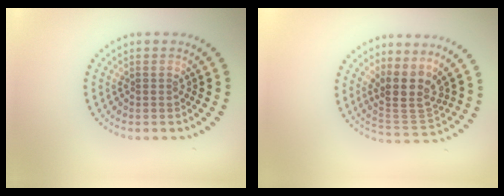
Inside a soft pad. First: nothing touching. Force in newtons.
{"total": 3.8, "press": 3.0, "slide": 2.3}